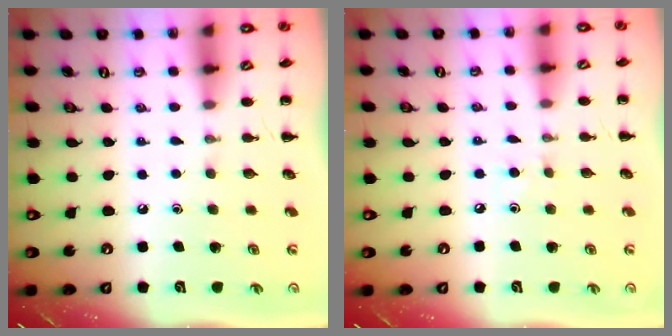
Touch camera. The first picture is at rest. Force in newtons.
{"total": 2.5, "press": 2.3, "slide": 0.9}